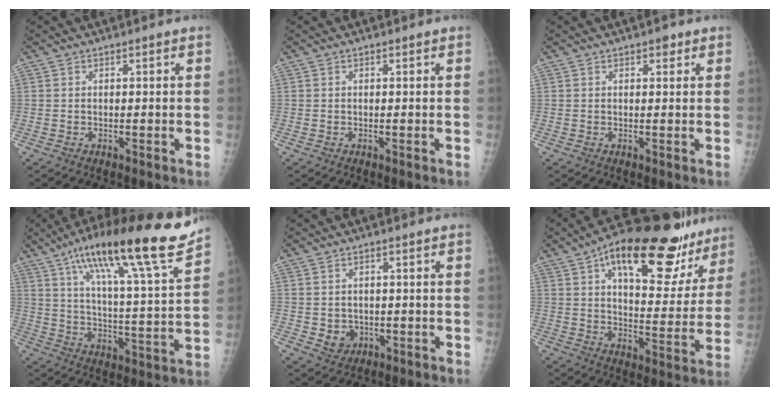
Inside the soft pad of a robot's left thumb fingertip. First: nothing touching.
{"total": 0.0}
{"total": 1.6, "force": [1.0, 0.9, 0.9], "torque": [-0.003, -0.002, 0.010]}
{"total": 25.5, "force": [17.4, 3.4, 18.4], "torque": [-0.276, -0.050, 0.275]}
{"total": 3.8, "force": [-0.6, 3.4, 1.7], "torque": [-0.010, 0.000, 0.002]}
{"total": 26.5, "force": [16.8, 10.7, 17.5], "torque": [-0.212, -0.038, 0.240]}